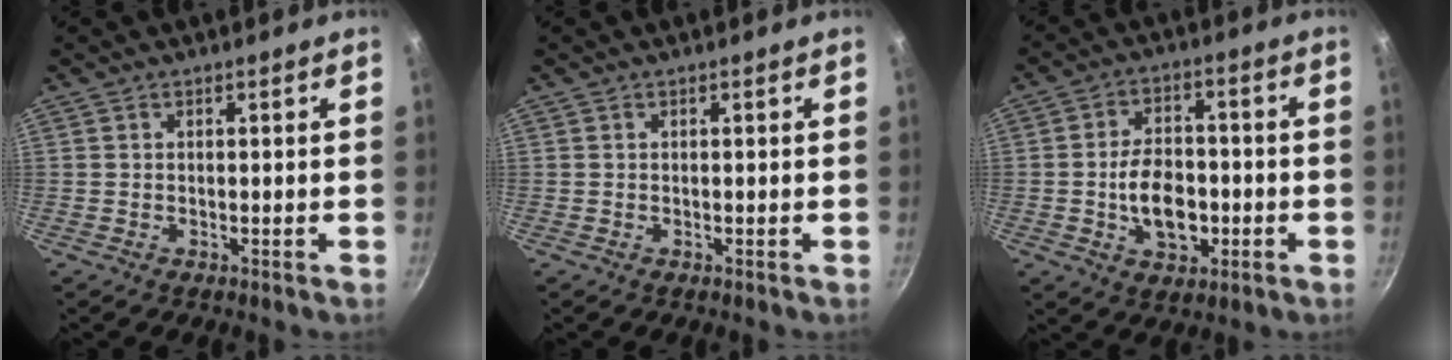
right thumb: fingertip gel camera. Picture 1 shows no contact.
{"total": 0.0}
{"total": 10.7, "force": [-2.2, 7.0, 7.8], "torque": [-0.106, 0.020, -0.034]}